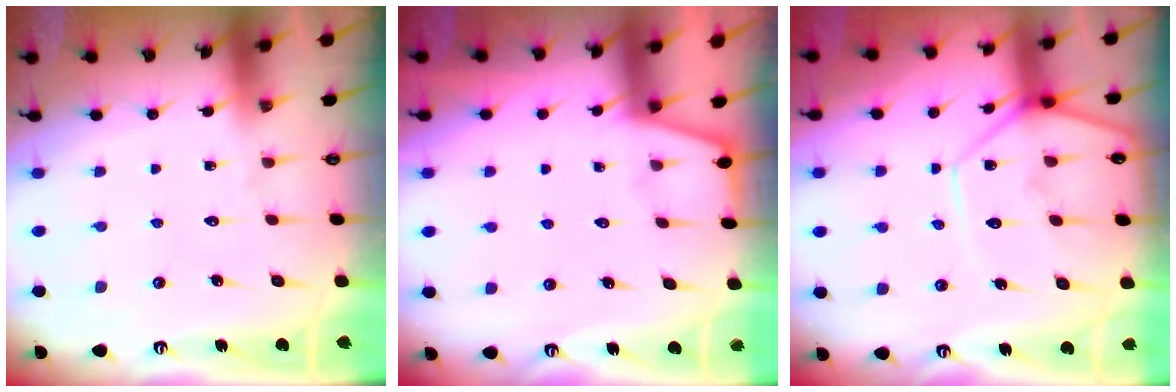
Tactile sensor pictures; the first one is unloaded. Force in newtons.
{"total": 1.1, "press": 1.0, "slide": 0.2}
{"total": 11.6, "press": 11.6, "slide": 1.1}